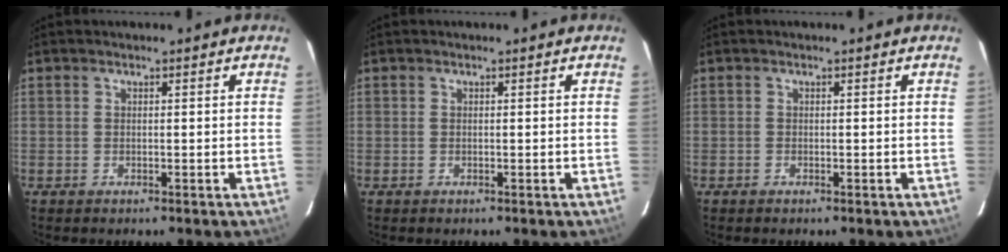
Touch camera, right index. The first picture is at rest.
{"total": 0.0}
{"total": 0.0}